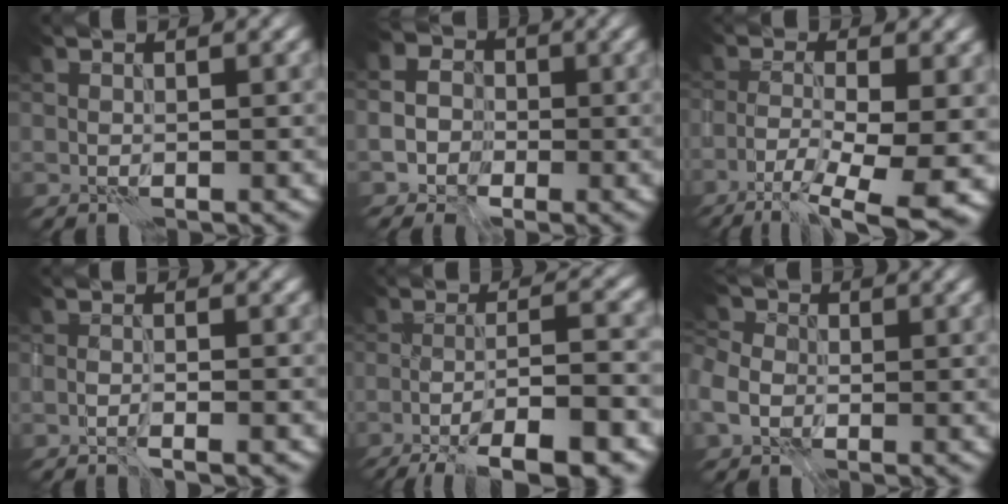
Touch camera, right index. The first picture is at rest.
{"total": 4.1, "force": [-1.6, 3.6, 1.3], "torque": [0.001, 0.007, -0.044]}
{"total": 10.2, "force": [-5.8, 2.7, 8.0], "torque": [-0.143, -0.016, -0.095]}
{"total": 1.5, "force": [-1.1, 0.2, 1.0], "torque": [-0.016, 0.002, -0.022]}
{"total": 10.1, "force": [-5.9, 2.0, 7.9], "torque": [-0.116, 0.010, -0.098]}
{"total": 4.4, "force": [-1.4, 3.5, 2.2], "torque": [-0.058, -0.004, -0.032]}